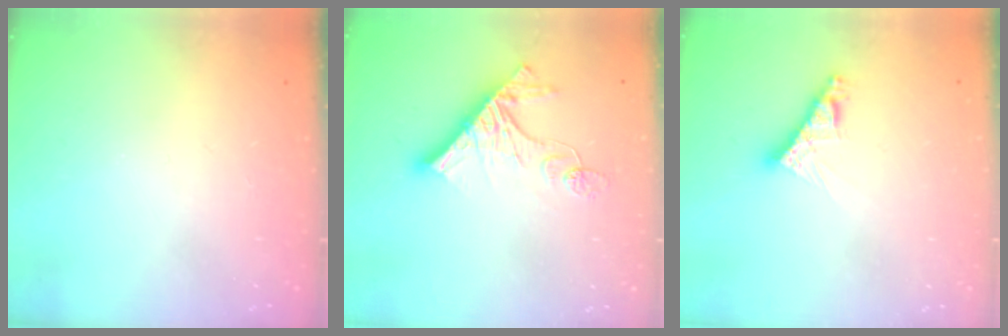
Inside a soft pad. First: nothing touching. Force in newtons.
{"total": 12.9, "press": 12.9, "slide": 1.0}
{"total": 8.5, "press": 8.5, "slide": 0.7}